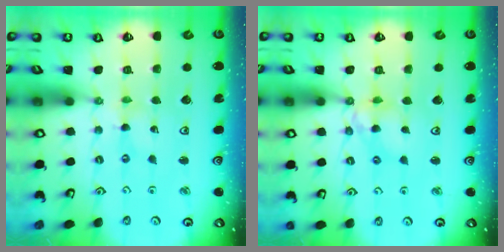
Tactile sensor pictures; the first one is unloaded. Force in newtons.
{"total": 8.2, "press": 8.2, "slide": 0.6}